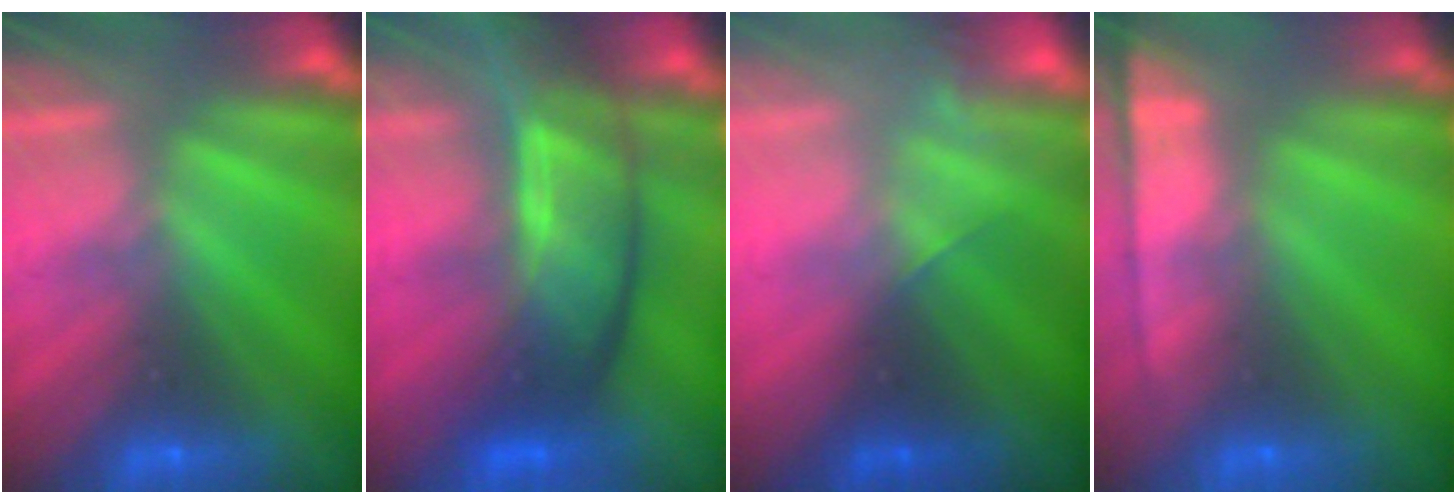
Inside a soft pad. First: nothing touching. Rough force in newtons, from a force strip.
{"total": 8.4}
{"total": 1.8}
{"total": 11.8}